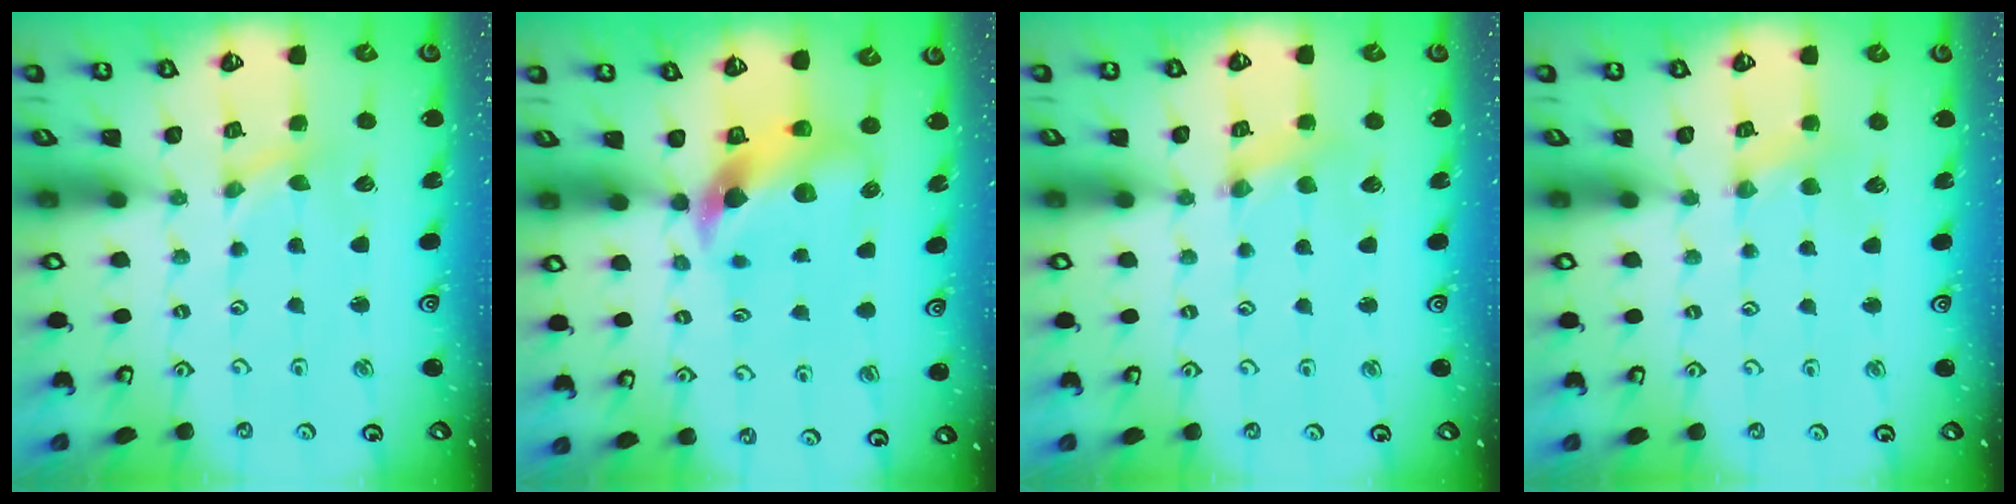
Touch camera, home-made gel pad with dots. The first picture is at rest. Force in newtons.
{"total": 10.1, "press": 10.0, "slide": 1.5}
{"total": 1.5, "press": 1.5, "slide": 0.1}
{"total": 2.8, "press": 2.7, "slide": 0.5}